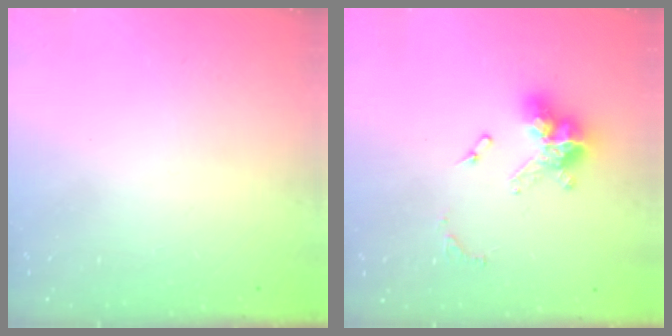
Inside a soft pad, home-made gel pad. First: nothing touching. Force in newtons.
{"total": 12.8, "press": 12.7, "slide": 1.4}